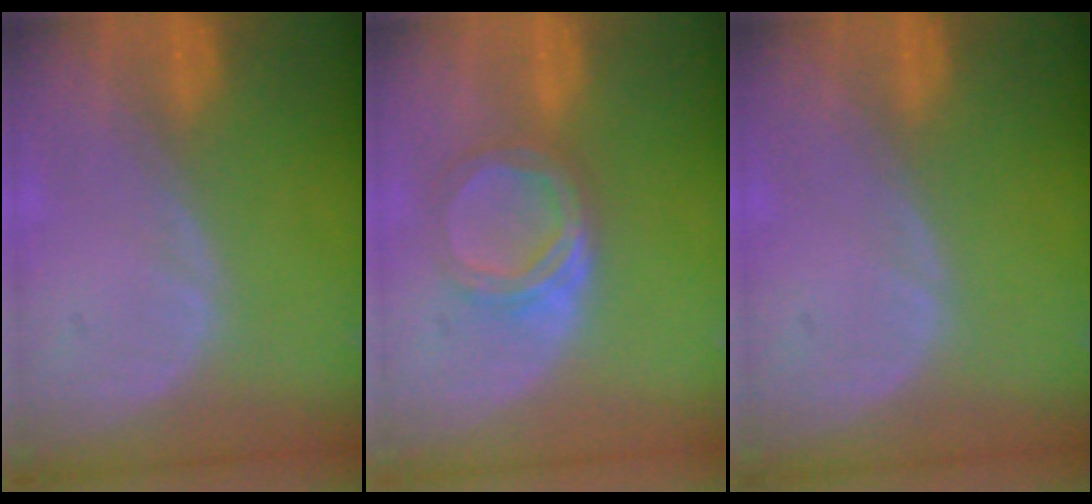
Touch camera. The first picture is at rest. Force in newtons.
{"total": 5.6, "press": 5.0, "slide": 2.5}
{"total": 0.0}